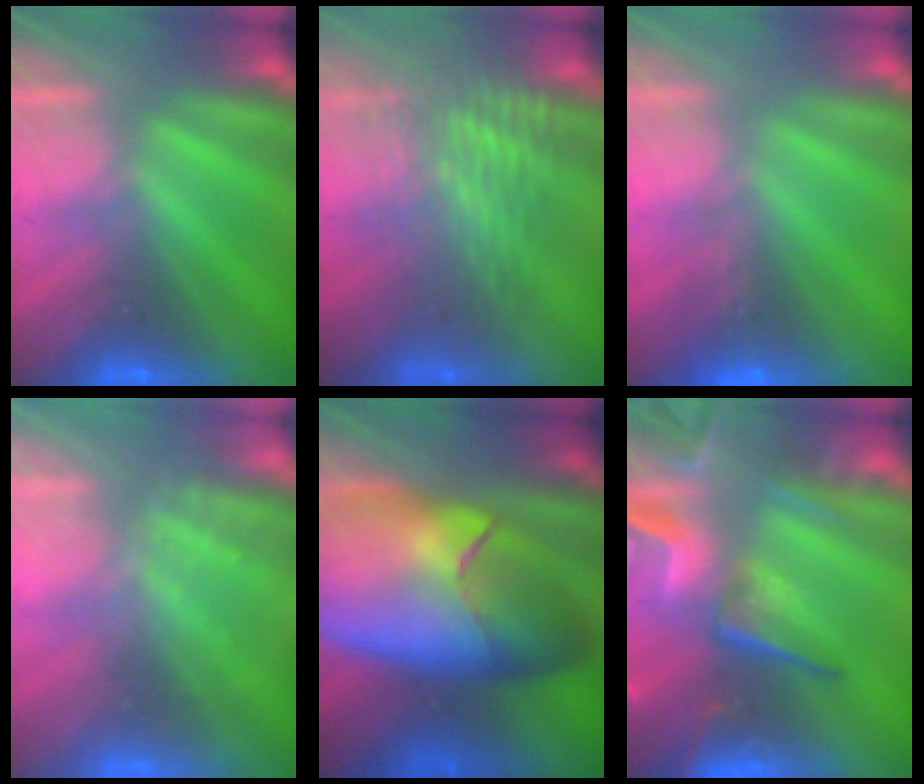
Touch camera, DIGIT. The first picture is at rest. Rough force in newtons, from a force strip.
{"total": 3.2}
{"total": 1.2}
{"total": 2.5}
{"total": 9.5}
{"total": 7.6}